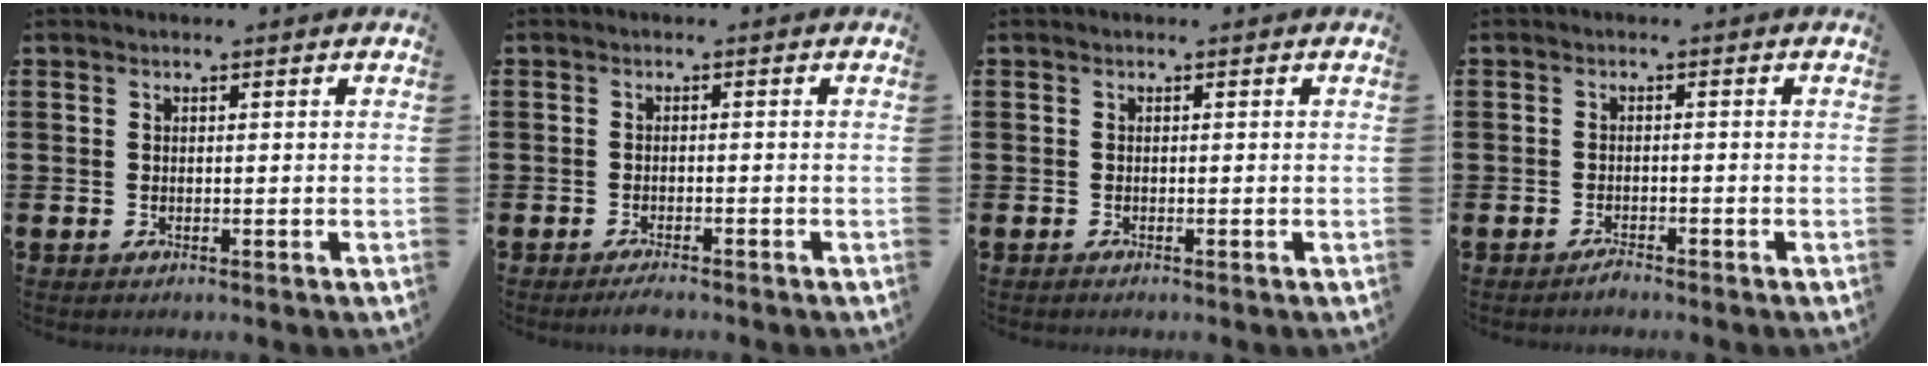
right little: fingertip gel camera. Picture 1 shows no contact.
{"total": 1.4, "force": [-1.2, 0.2, 0.6], "torque": [-0.004, -0.002, -0.027]}
{"total": 0.0}
{"total": 1.1, "force": [-1.1, 0.1, 0.1], "torque": [-0.006, -0.001, -0.022]}